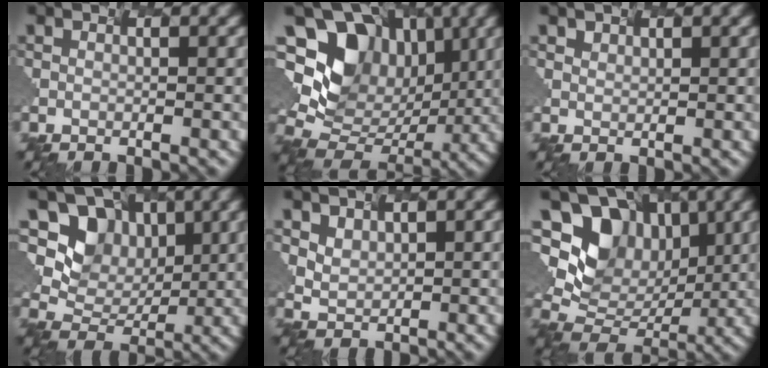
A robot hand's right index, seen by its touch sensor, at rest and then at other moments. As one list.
[{"total": 7.5, "force": [2.2, 6.2, 3.6], "torque": [-0.083, -0.008, 0.060]}, {"total": 1.3, "force": [0.7, -0.5, -0.9], "torque": [-0.005, -0.004, 0.027]}, {"total": 4.1, "force": [1.5, 3.6, 0.9], "torque": [-0.026, -0.018, 0.032]}, {"total": 1.2, "force": [1.1, 0.5, -0.2], "torque": [-0.026, -0.005, 0.040]}, {"total": 6.2, "force": [1.8, 5.3, 2.6], "torque": [-0.051, -0.012, 0.045]}]